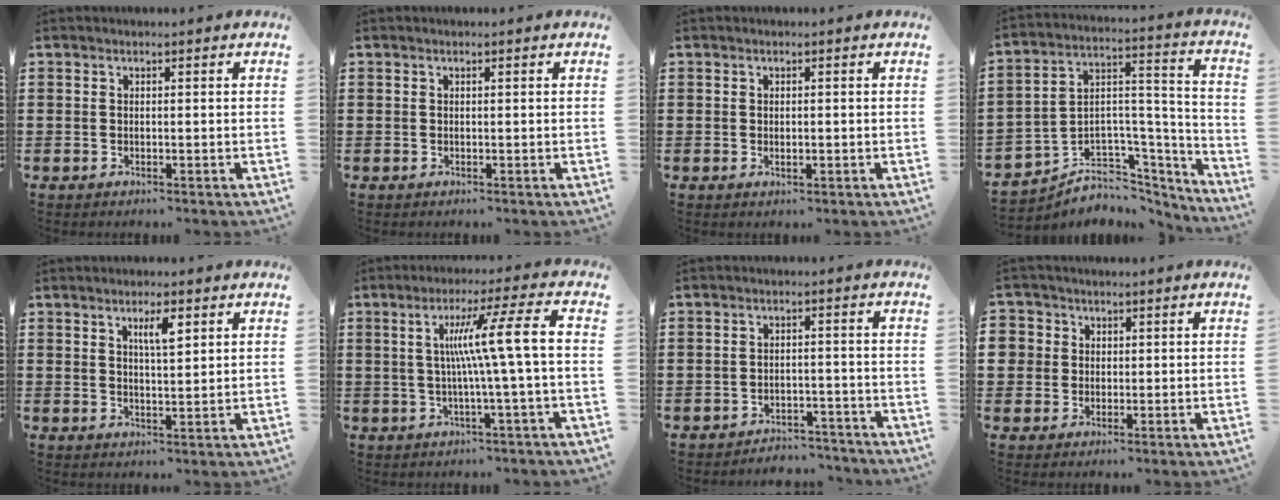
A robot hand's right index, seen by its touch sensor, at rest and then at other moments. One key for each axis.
{"total": 0.0}
{"total": 0.6, "fx": 0.0, "fy": 0.3, "fz": 0.5, "tx": -0.011, "ty": 0.001, "tz": -0.001}
{"total": 4.3, "fx": -2.2, "fy": 3.7, "fz": 0.0, "tx": -0.016, "ty": -0.014, "tz": -0.040}
{"total": 3.6, "fx": 1.8, "fy": 0.8, "fz": 3.0, "tx": -0.055, "ty": 0.003, "tz": 0.027}
{"total": 10.2, "fx": 0.4, "fy": -0.9, "fz": 10.1, "tx": -0.186, "ty": 0.002, "tz": -0.006}
{"total": 3.3, "fx": -3.2, "fy": 0.6, "fz": 0.0, "tx": -0.006, "ty": 0.001, "tz": -0.068}
{"total": 3.3, "fx": 0.7, "fy": 3.2, "fz": 0.2, "tx": -0.020, "ty": 0.012, "tz": 0.011}